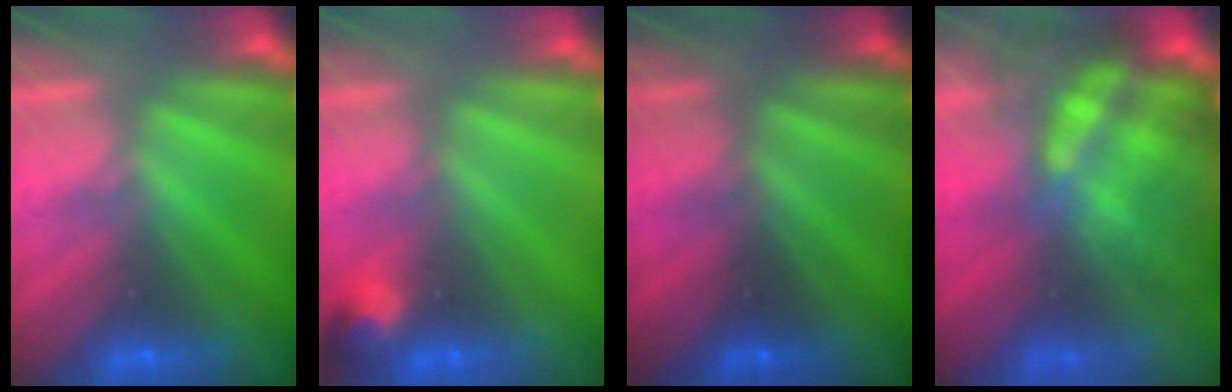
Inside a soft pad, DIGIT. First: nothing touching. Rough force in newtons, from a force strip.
{"total": 2.8}
{"total": 2.4}
{"total": 7.7}